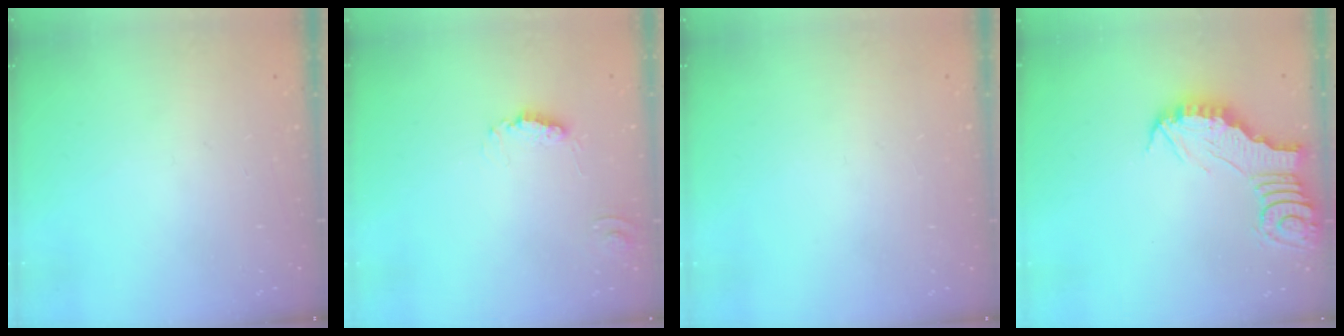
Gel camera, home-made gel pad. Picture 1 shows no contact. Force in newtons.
{"total": 4.2, "press": 4.2, "slide": 0.5}
{"total": 0.0}
{"total": 3.0, "press": 2.9, "slide": 0.3}